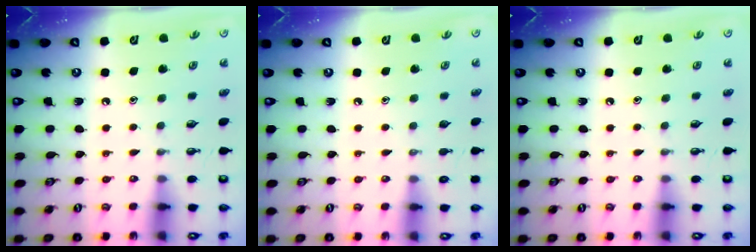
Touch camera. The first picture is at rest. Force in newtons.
{"total": 0.0}
{"total": 0.0}